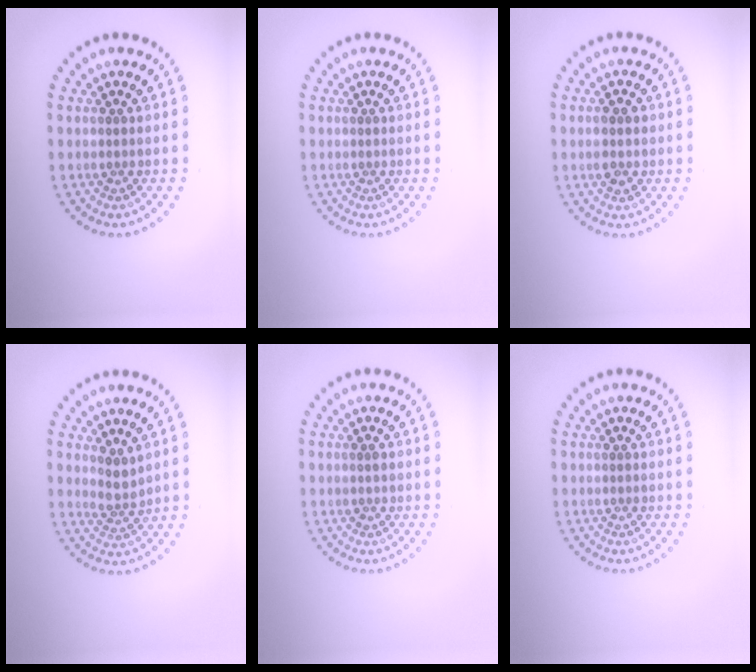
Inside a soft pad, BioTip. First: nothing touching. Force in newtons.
{"total": 0.0}
{"total": 2.4, "press": 2.4, "slide": 0.1}
{"total": 2.0, "press": 1.5, "slide": 1.4}
{"total": 0.6, "press": 0.6, "slide": 0.2}
{"total": 0.0}